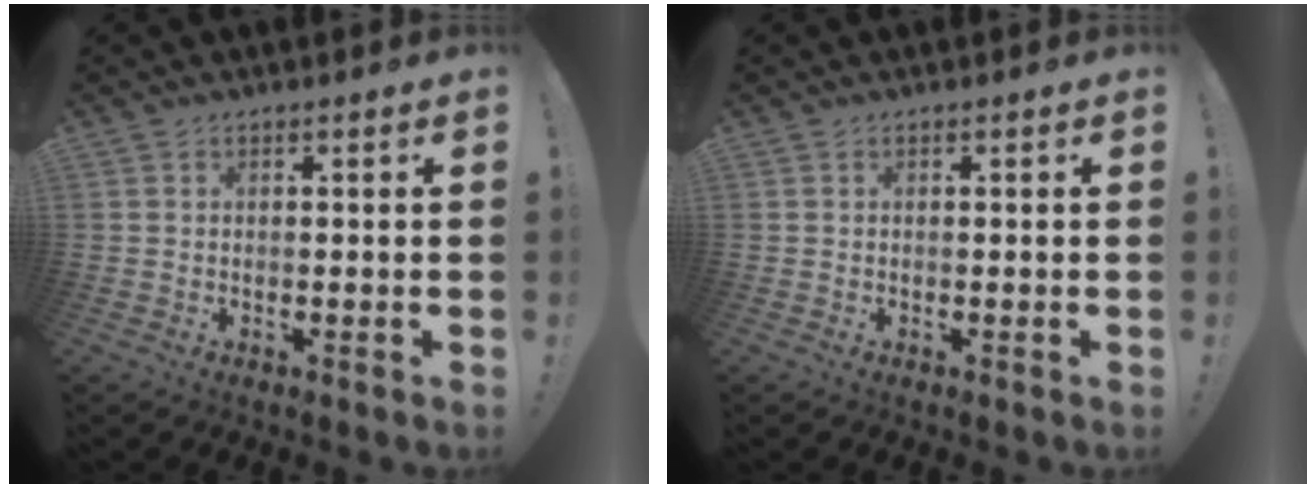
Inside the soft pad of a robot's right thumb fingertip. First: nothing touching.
{"total": 0.0}